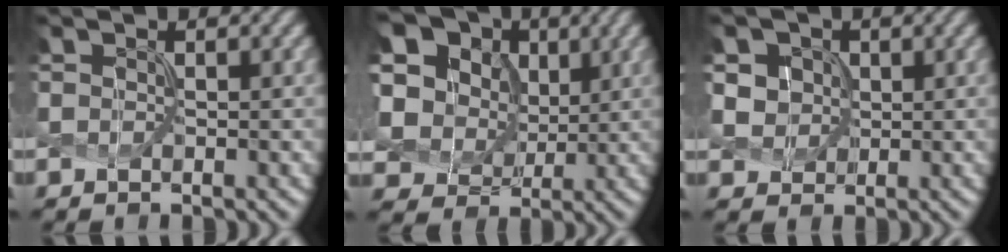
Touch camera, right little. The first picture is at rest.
{"total": 13.5, "force": [5.3, 10.5, 6.7], "torque": [-0.171, 0.035, 0.097]}
{"total": 4.3, "force": [1.8, 3.5, 1.9], "torque": [-0.058, 0.007, 0.034]}